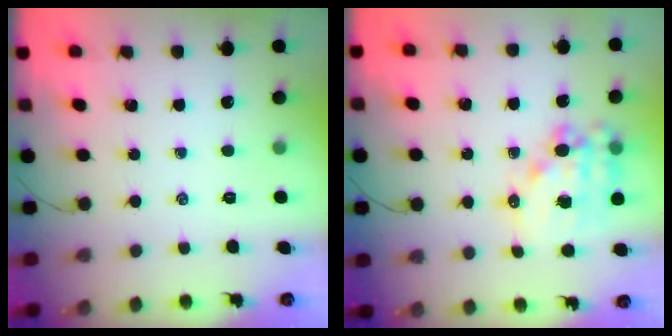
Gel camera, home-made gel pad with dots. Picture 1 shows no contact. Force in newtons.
{"total": 15.1, "press": 14.7, "slide": 3.6}